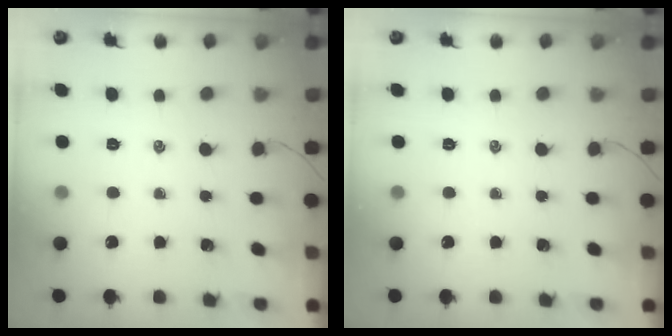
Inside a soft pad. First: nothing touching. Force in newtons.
{"total": 0.0}